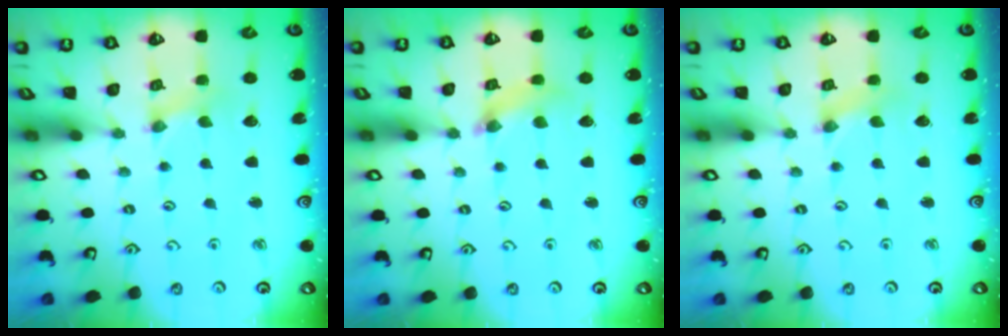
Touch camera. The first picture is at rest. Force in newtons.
{"total": 3.7, "press": 3.6, "slide": 0.4}
{"total": 0.0}